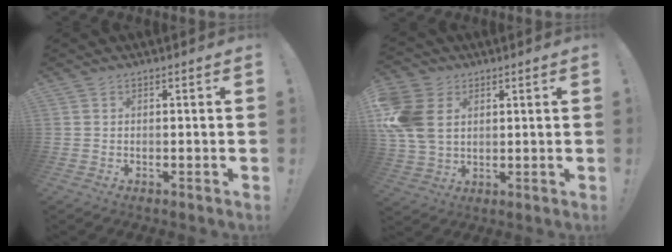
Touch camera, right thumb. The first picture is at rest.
{"total": 14.5, "force": [3.2, 11.1, 8.8], "torque": [-0.184, -0.005, 0.065]}